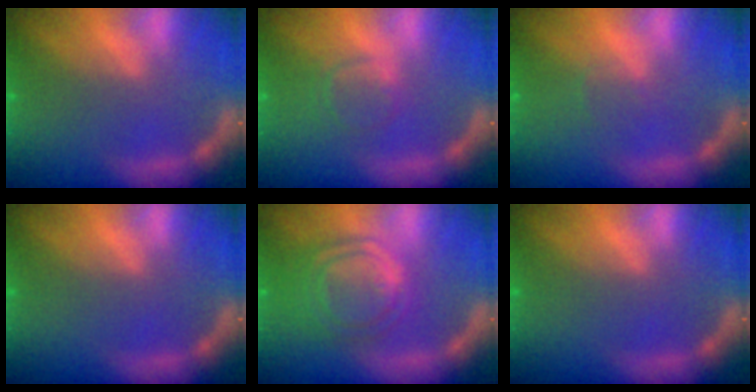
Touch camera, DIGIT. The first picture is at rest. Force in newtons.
{"total": 2.4}
{"total": 1.0}
{"total": 0.0}
{"total": 8.6}
{"total": 0.0}